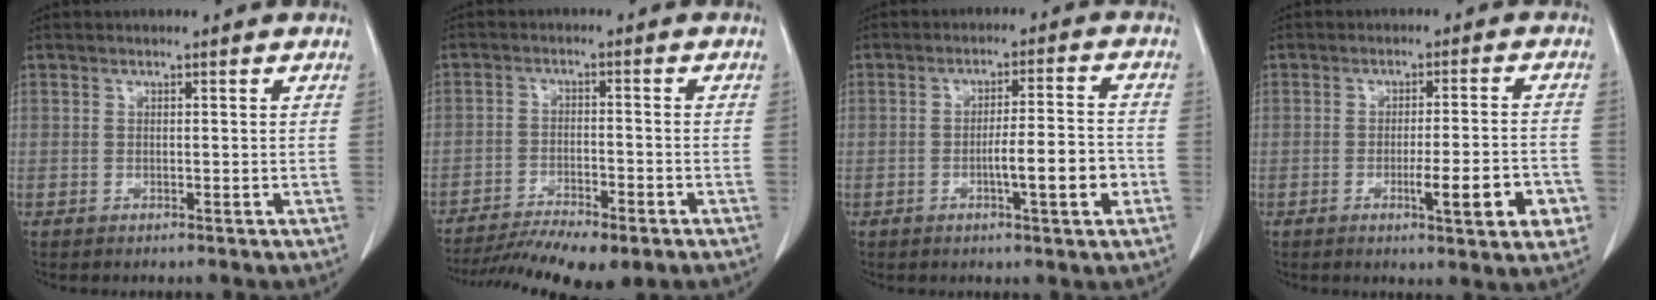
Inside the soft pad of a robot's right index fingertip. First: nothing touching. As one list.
[{"total": 12.3, "force": [-9.8, 2.2, 7.1], "torque": [-0.115, -0.015, -0.154]}, {"total": 7.3, "force": [-2.4, 0.4, 6.9], "torque": [-0.105, 0.006, -0.035]}, {"total": 8.9, "force": [-3.3, 0.9, 8.3], "torque": [-0.107, -0.003, -0.042]}]